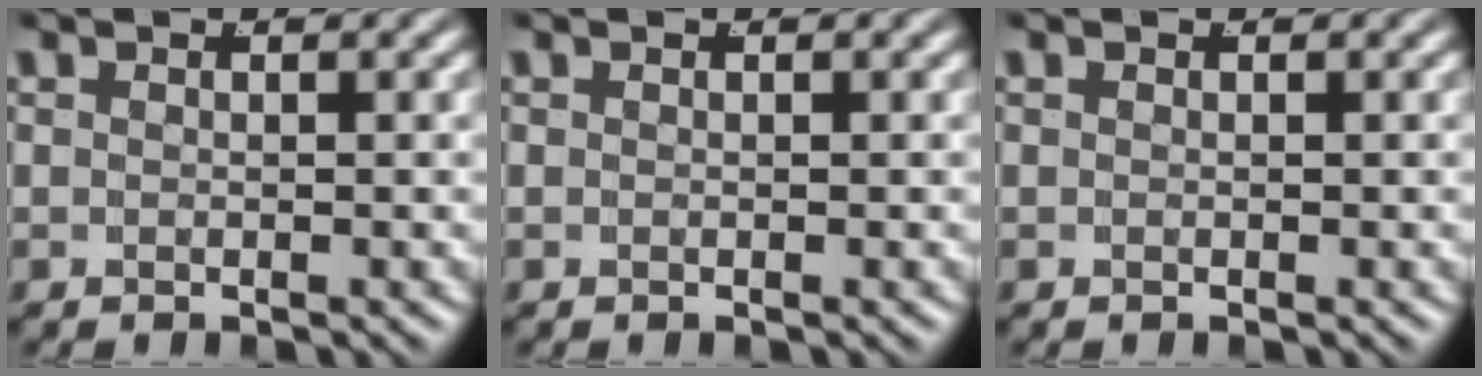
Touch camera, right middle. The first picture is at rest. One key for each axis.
{"total": 0.0}
{"total": 0.0}